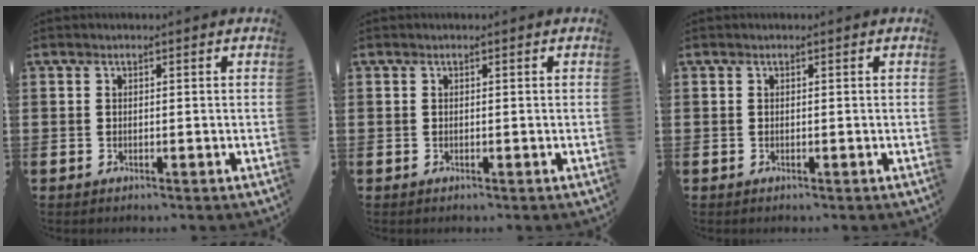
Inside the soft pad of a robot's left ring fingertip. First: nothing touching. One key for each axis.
{"total": 0.0}
{"total": 0.0}